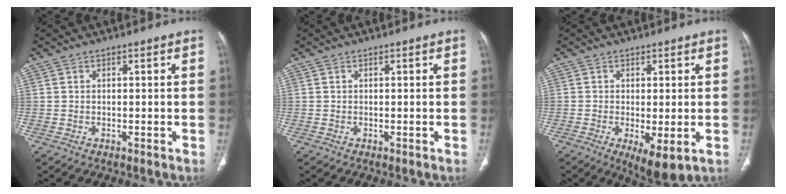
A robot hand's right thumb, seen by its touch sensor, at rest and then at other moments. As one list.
[{"total": 0.0}, {"total": 6.4, "force": [-1.9, 2.2, 5.8], "torque": [-0.096, -0.021, -0.024]}]